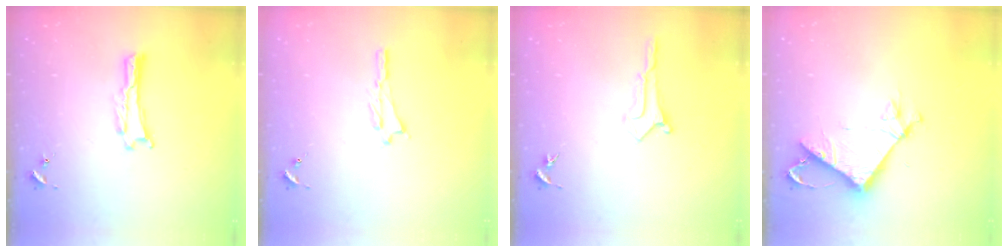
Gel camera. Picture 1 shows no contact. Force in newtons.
{"total": 0.8, "press": 0.8, "slide": 0.2}
{"total": 0.6, "press": 0.6, "slide": 0.1}
{"total": 7.9, "press": 7.8, "slide": 0.6}